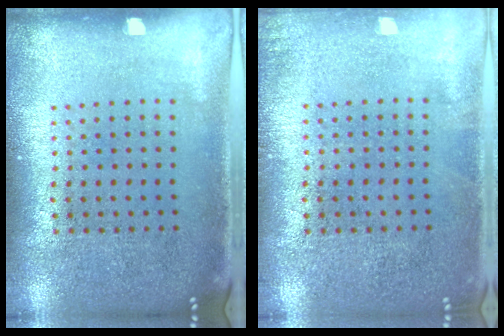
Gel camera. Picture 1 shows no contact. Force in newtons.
{"total": 0.7, "press": 0.7, "slide": 0.1}